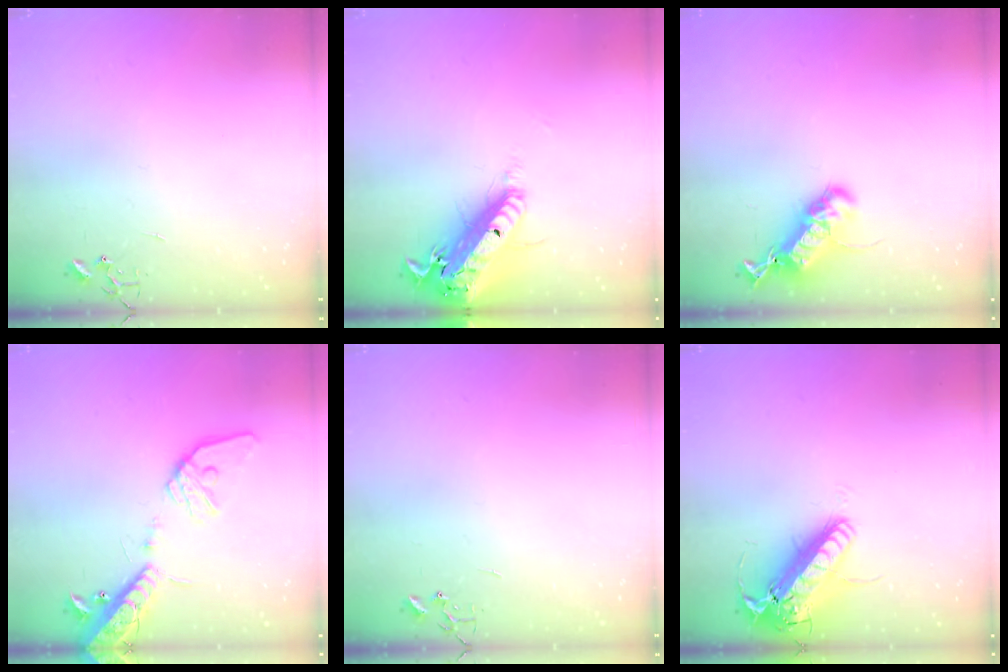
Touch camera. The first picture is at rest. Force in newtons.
{"total": 21.6, "press": 21.0, "slide": 5.0}
{"total": 18.4, "press": 18.4, "slide": 0.6}
{"total": 18.9, "press": 18.6, "slide": 3.4}
{"total": 0.0}
{"total": 21.1, "press": 20.8, "slide": 3.7}